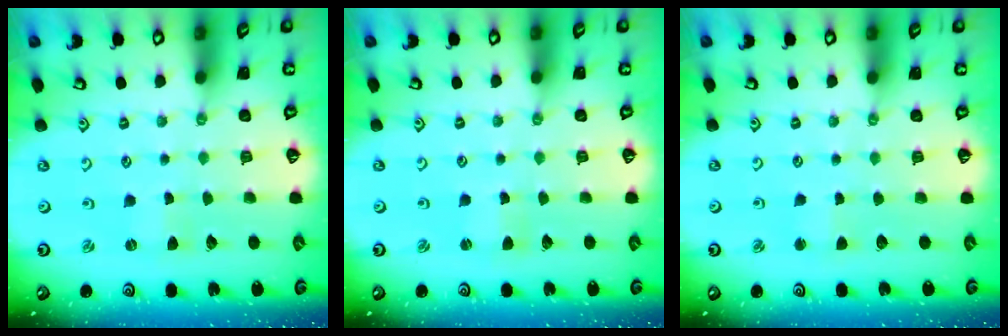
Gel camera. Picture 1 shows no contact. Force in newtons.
{"total": 1.5, "press": 1.4, "slide": 0.3}
{"total": 2.0, "press": 2.0, "slide": 0.3}